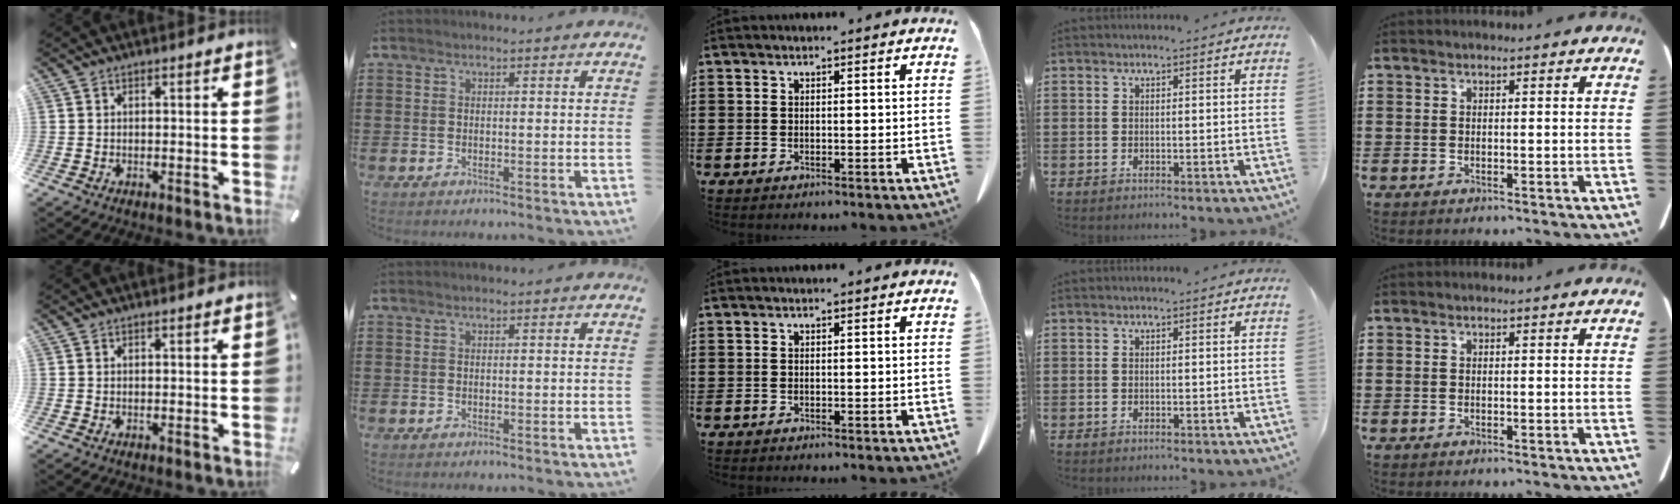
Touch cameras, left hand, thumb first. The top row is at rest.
{}